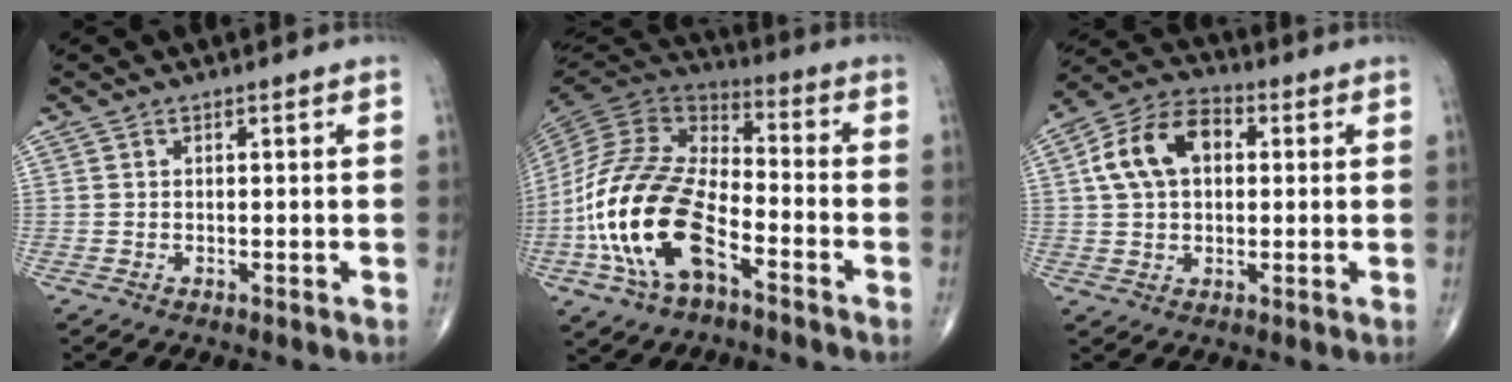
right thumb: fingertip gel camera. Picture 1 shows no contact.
{"total": 20.9, "force": [-7.7, 10.7, 16.2], "torque": [-0.320, 0.049, -0.146]}
{"total": 11.9, "force": [2.2, 8.0, 8.6], "torque": [-0.148, 0.024, 0.031]}